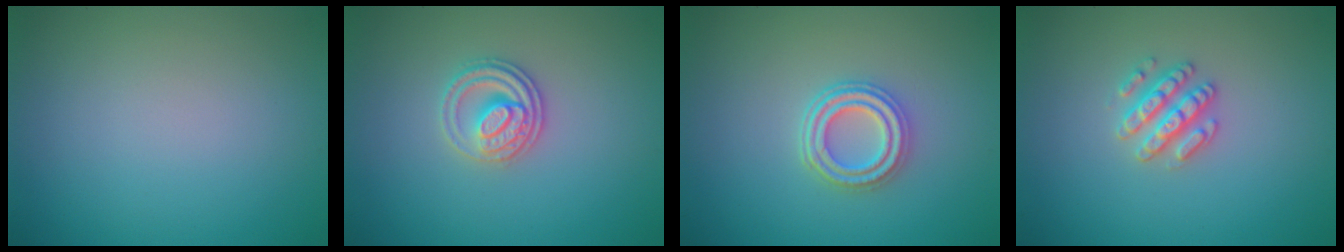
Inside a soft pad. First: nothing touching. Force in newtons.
{"total": 2.7, "press": 2.5, "slide": 0.9}
{"total": 3.6, "press": 3.0, "slide": 2.0}
{"total": 2.6, "press": 2.6, "slide": 0.3}